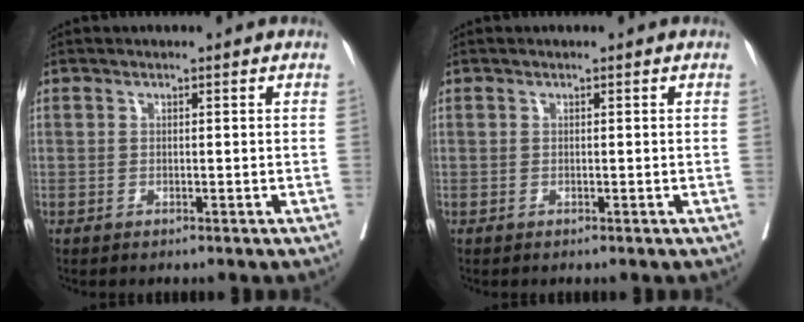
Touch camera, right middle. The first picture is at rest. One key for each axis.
{"total": 0.0}